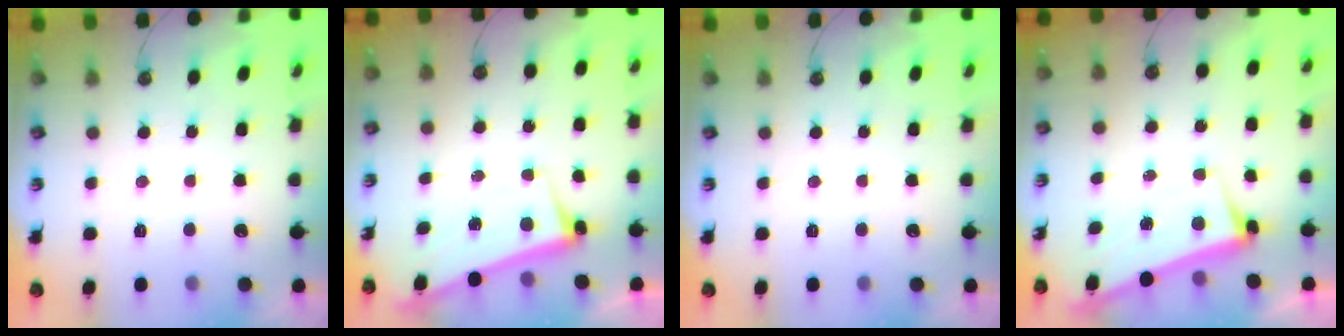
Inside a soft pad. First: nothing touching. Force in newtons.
{"total": 2.5, "press": 2.3, "slide": 1.0}
{"total": 0.0}
{"total": 2.5, "press": 2.5, "slide": 0.6}